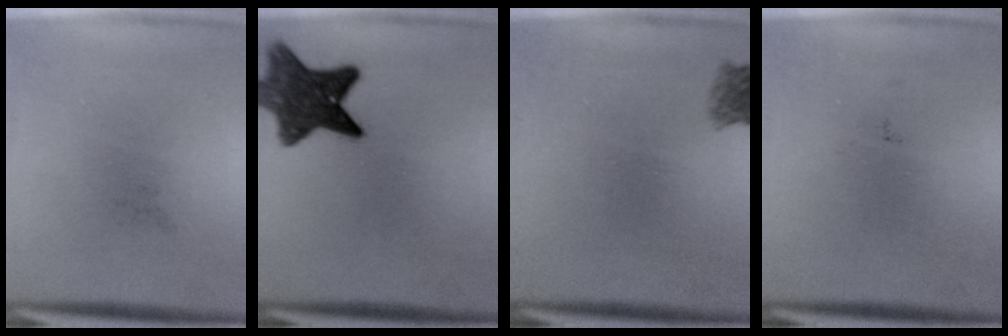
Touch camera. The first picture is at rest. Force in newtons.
{"total": 9.9}
{"total": 2.6}
{"total": 0.0}